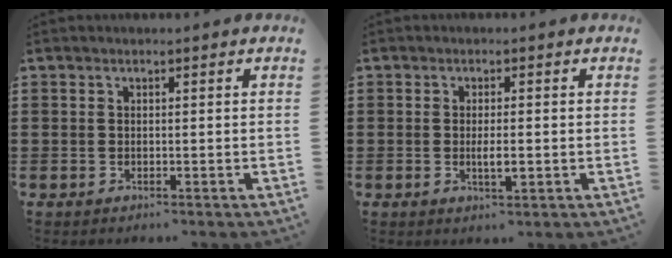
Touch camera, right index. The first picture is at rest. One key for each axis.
{"total": 2.7, "fx": -0.4, "fy": 0.6, "fz": 2.6, "tx": -0.046, "ty": -0.002, "tz": -0.007}